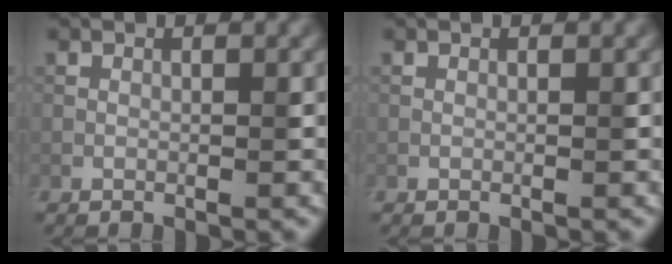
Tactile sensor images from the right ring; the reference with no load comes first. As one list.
[{"total": 0.0}]